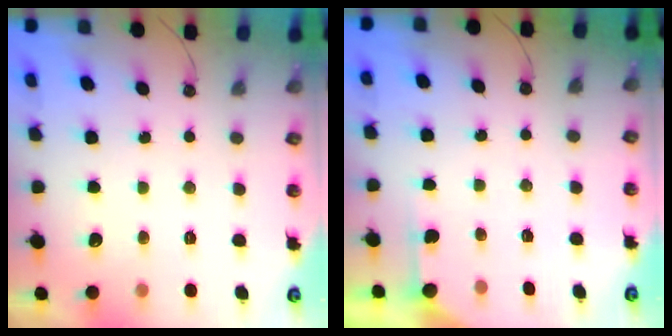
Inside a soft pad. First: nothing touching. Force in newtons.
{"total": 2.7, "press": 2.7, "slide": 0.3}